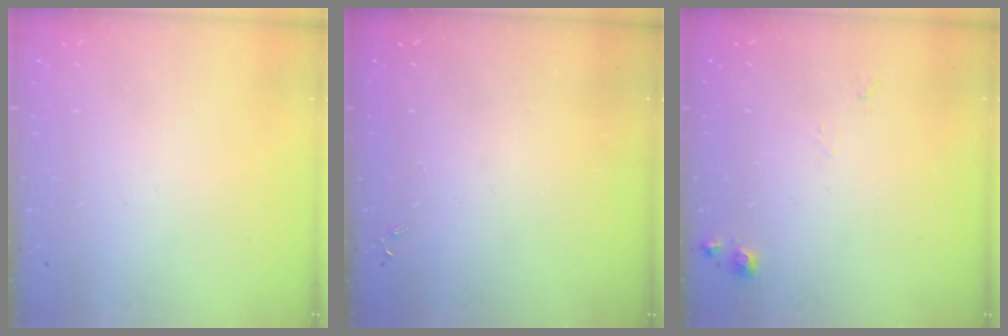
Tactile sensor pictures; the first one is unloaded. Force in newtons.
{"total": 0.0}
{"total": 6.6, "press": 6.5, "slide": 1.1}